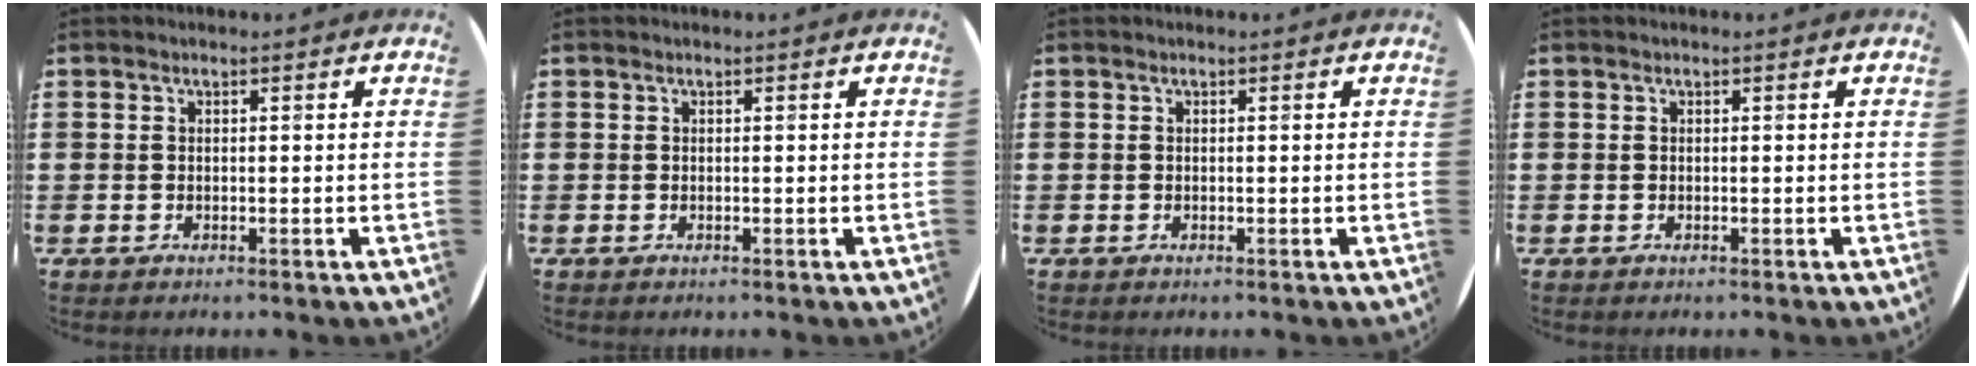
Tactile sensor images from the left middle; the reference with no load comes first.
{"total": 0.0}
{"total": 0.0}
{"total": 0.0}